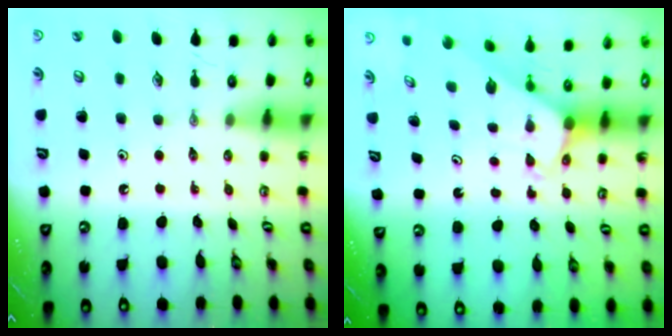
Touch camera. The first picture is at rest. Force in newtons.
{"total": 2.0, "press": 2.0, "slide": 0.1}